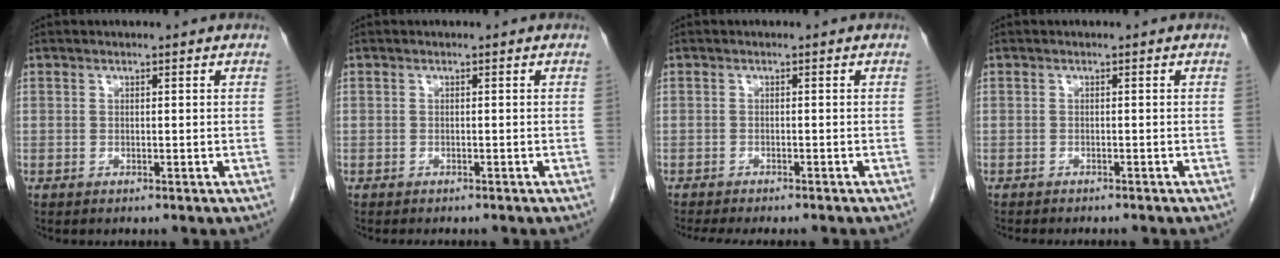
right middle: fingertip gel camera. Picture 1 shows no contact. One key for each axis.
{"total": 2.0, "fx": -1.7, "fy": 0.7, "fz": 0.8, "tx": -0.013, "ty": -0.005, "tz": -0.018}
{"total": 8.1, "fx": -7.1, "fy": 1.3, "fz": 3.7, "tx": -0.046, "ty": -0.010, "tz": -0.096}
{"total": 4.8, "fx": -4.2, "fy": 0.9, "fz": 2.1, "tx": -0.026, "ty": -0.008, "tz": -0.051}